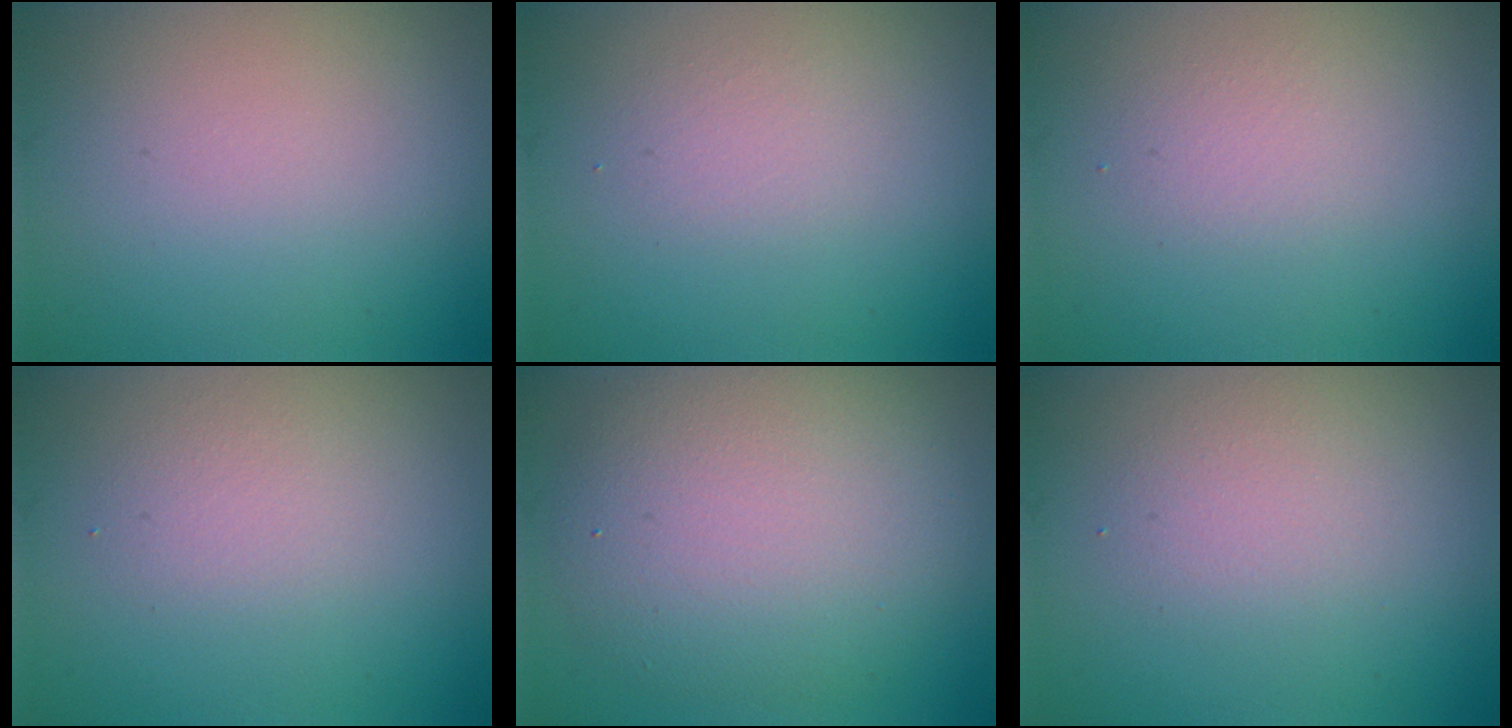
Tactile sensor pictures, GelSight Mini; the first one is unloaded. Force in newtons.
{"total": 1.2, "press": 1.2, "slide": 0.0}
{"total": 1.4, "press": 1.4, "slide": 0.1}
{"total": 1.7, "press": 1.7, "slide": 0.2}
{"total": 7.5, "press": 7.5, "slide": 0.6}
{"total": 2.2, "press": 2.2, "slide": 0.2}